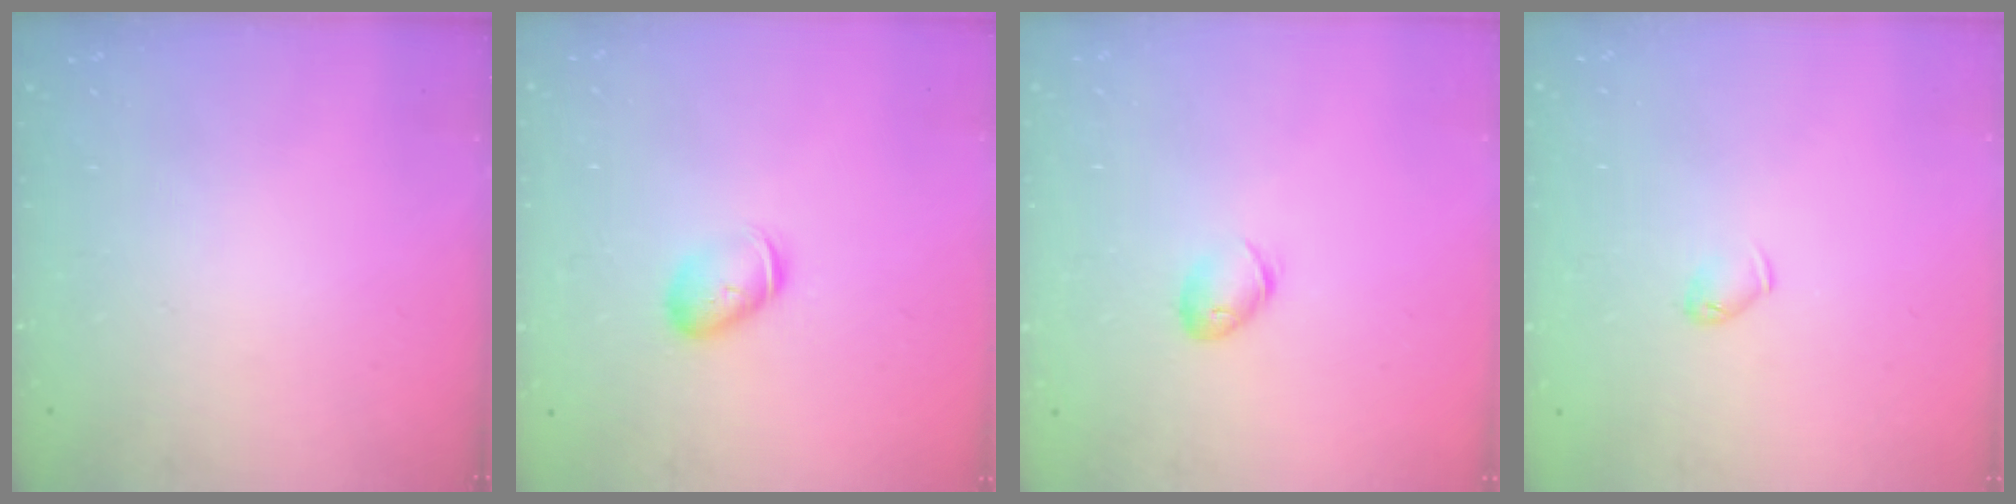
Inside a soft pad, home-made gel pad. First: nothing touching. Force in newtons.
{"total": 5.9, "press": 5.8, "slide": 0.7}
{"total": 6.4, "press": 6.3, "slide": 1.2}
{"total": 3.7, "press": 3.6, "slide": 0.8}